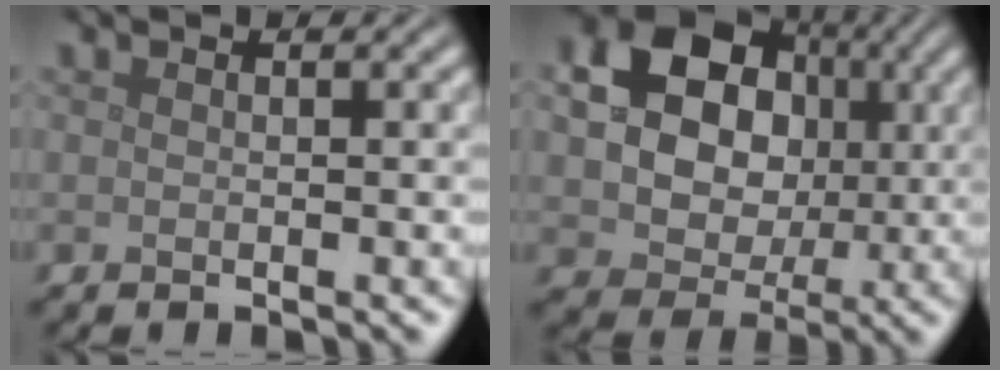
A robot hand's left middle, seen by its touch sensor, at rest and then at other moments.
{"total": 13.1, "force": [2.8, 10.7, 7.0], "torque": [-0.131, 0.033, 0.041]}